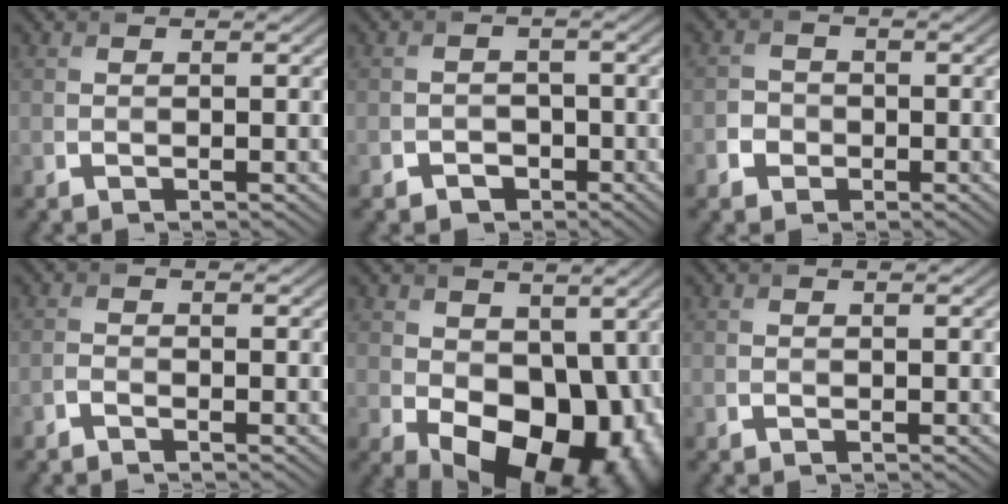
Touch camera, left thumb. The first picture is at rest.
{"total": 2.4, "force": [-1.6, 1.8, 0.0], "torque": [0.011, 0.002, -0.030]}
{"total": 2.4, "force": [-1.1, 2.1, 0.3], "torque": [0.000, -0.005, -0.023]}
{"total": 1.2, "force": [-1.1, 0.3, 0.5], "torque": [-0.014, -0.001, -0.024]}
{"total": 14.5, "force": [-2.0, 9.8, 10.5], "torque": [-0.160, -0.039, -0.011]}
{"total": 0.0}